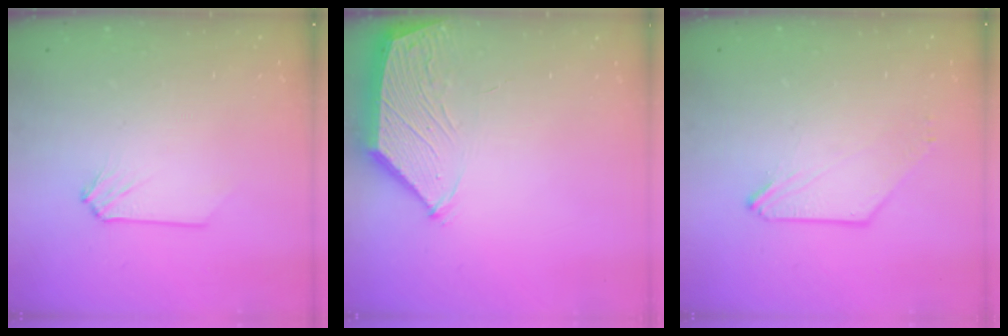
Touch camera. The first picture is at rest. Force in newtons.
{"total": 3.2, "press": 3.2, "slide": 0.4}
{"total": 0.8, "press": 0.7, "slide": 0.3}